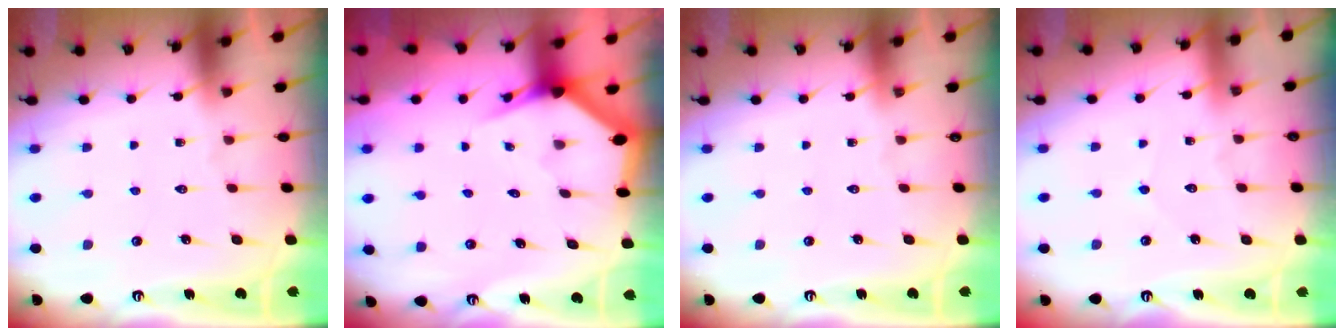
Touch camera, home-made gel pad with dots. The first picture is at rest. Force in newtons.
{"total": 2.7, "press": 2.7, "slide": 0.2}
{"total": 0.0}
{"total": 2.6, "press": 2.6, "slide": 0.2}